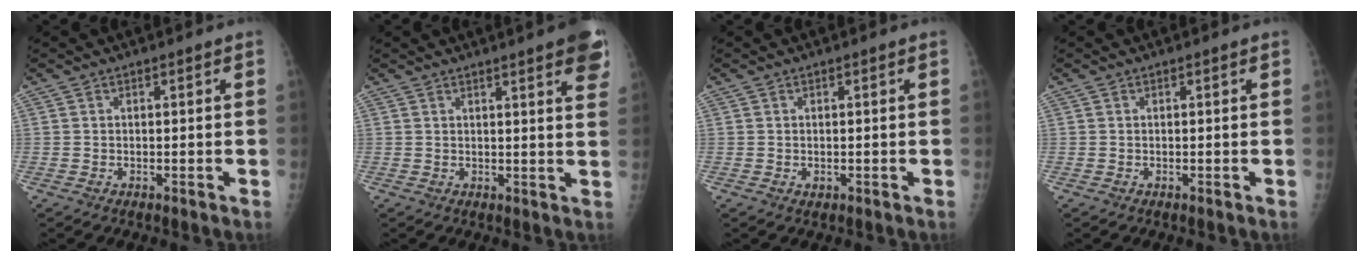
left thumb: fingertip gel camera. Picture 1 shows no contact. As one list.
[{"total": 8.7, "force": [5.0, 1.5, 7.0], "torque": [-0.066, -0.010, 0.052]}, {"total": 0.9, "force": [-0.2, 0.8, 0.5], "torque": [-0.003, 0.000, -0.002]}, {"total": 0.0}]